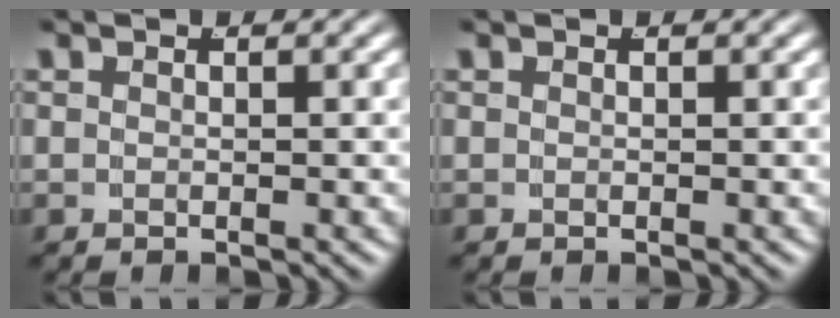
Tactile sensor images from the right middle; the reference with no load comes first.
{"total": 0.0}